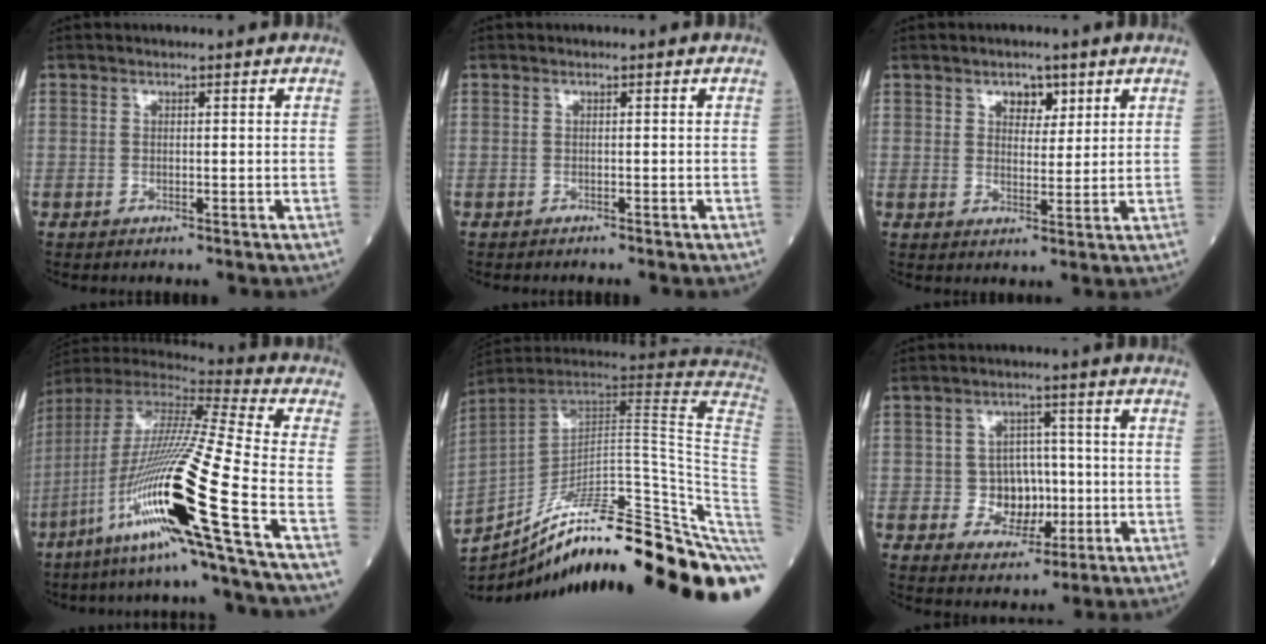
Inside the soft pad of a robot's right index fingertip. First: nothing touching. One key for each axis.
{"total": 0.9, "fx": -0.7, "fy": 0.1, "fz": 0.4, "tx": -0.008, "ty": -0.001, "tz": -0.011}
{"total": 3.8, "fx": 2.1, "fy": 2.2, "fz": 2.2, "tx": -0.028, "ty": 0.004, "tz": 0.033}
{"total": 24.2, "fx": -10.6, "fy": -1.5, "fz": 21.8, "tx": -0.430, "ty": -0.045, "tz": -0.206}
{"total": 36.5, "fx": -27.8, "fy": 0.8, "fz": 23.7, "tx": -0.229, "ty": -0.046, "tz": -0.382}
{"total": 6.4, "fx": -0.8, "fy": 5.4, "fz": 3.3, "tx": -0.039, "ty": 0.015, "tz": -0.004}